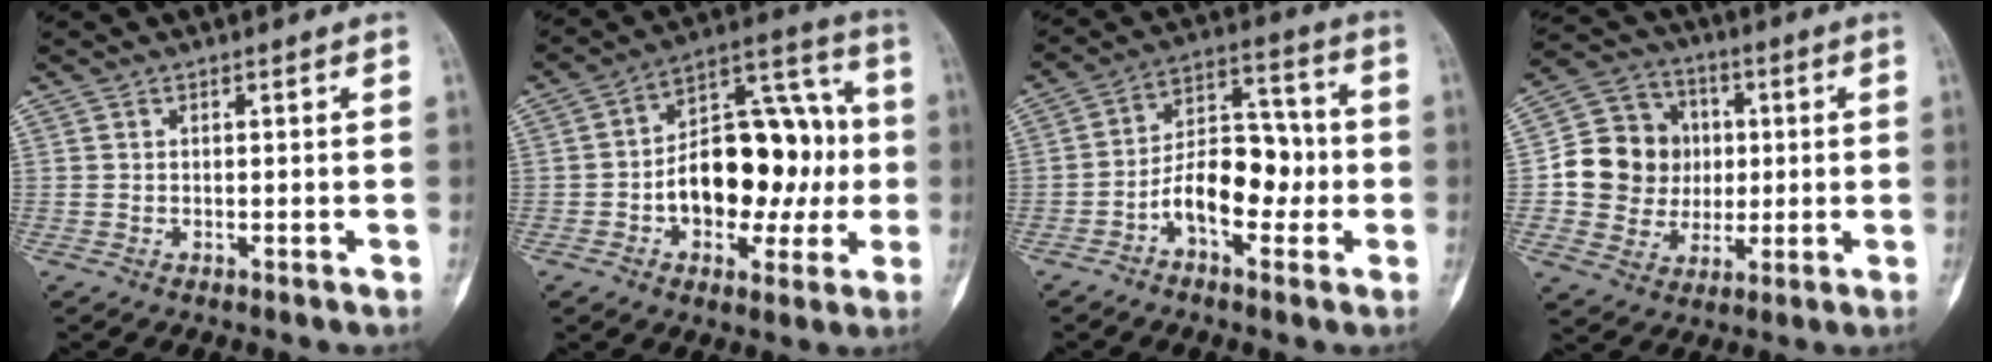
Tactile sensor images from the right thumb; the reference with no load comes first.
{"total": 20.8, "force": [-1.8, 12.8, 16.2], "torque": [-0.191, 0.048, -0.023]}
{"total": 11.9, "force": [-3.3, 6.9, 9.2], "torque": [-0.122, 0.048, -0.063]}
{"total": 13.9, "force": [0.7, 12.9, 5.2], "torque": [-0.053, 0.018, 0.018]}